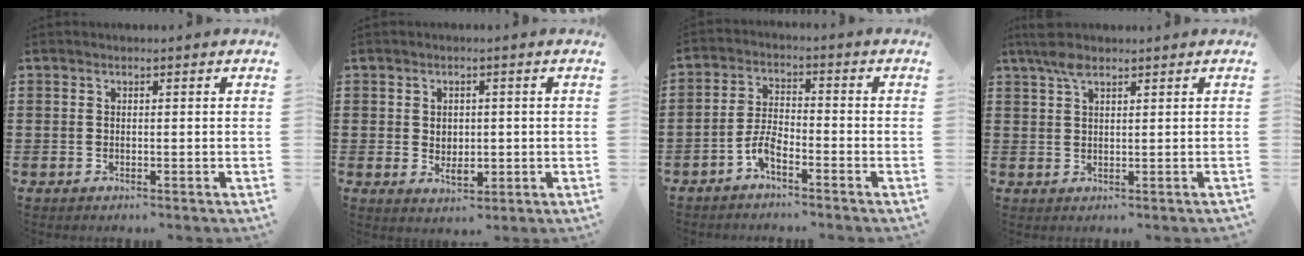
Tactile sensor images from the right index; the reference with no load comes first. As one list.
[{"total": 2.3, "force": [0.2, 1.9, 1.4], "torque": [-0.015, 0.001, -0.001]}, {"total": 4.2, "force": [-2.9, 1.3, 2.8], "torque": [-0.073, 0.003, -0.061]}, {"total": 3.5, "force": [2.3, 1.1, 2.4], "torque": [-0.054, 0.005, 0.041]}]